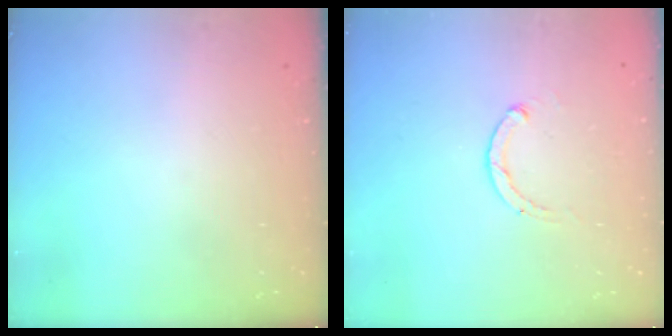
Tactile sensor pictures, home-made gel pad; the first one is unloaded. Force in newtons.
{"total": 1.8, "press": 1.7, "slide": 0.5}